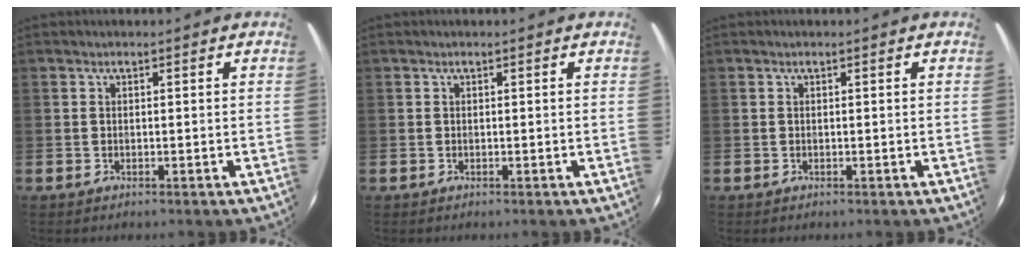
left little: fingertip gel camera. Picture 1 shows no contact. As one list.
[{"total": 0.0}, {"total": 0.0}]